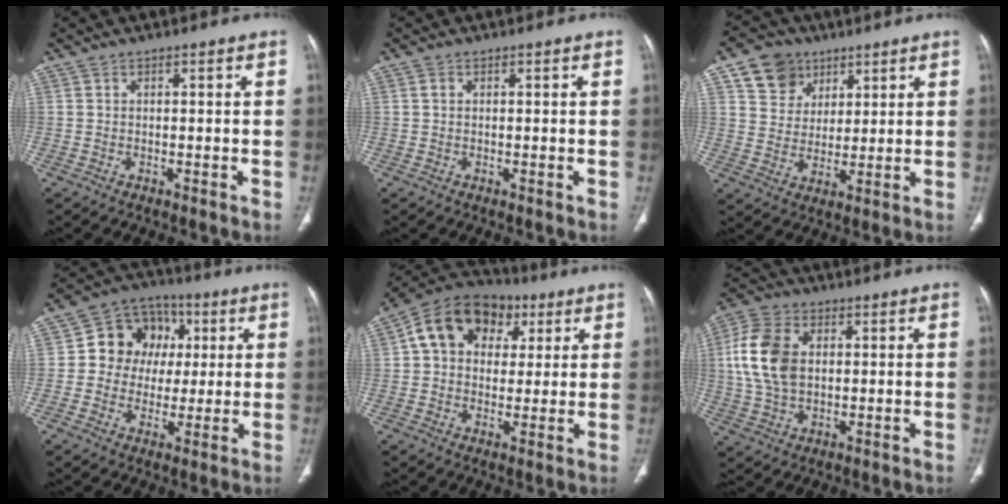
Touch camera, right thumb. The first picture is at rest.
{"total": 0.7, "force": [0.2, 0.4, 0.5], "torque": [-0.008, 0.003, 0.004]}
{"total": 9.7, "force": [5.2, 7.6, 2.9], "torque": [-0.025, -0.019, 0.099]}
{"total": 12.4, "force": [1.7, 10.9, 5.6], "torque": [-0.042, 0.016, 0.022]}
{"total": 15.5, "force": [5.0, 11.7, 8.9], "torque": [-0.119, 0.018, 0.072]}
{"total": 12.4, "force": [1.9, 8.3, 9.0], "torque": [-0.176, 0.005, 0.035]}